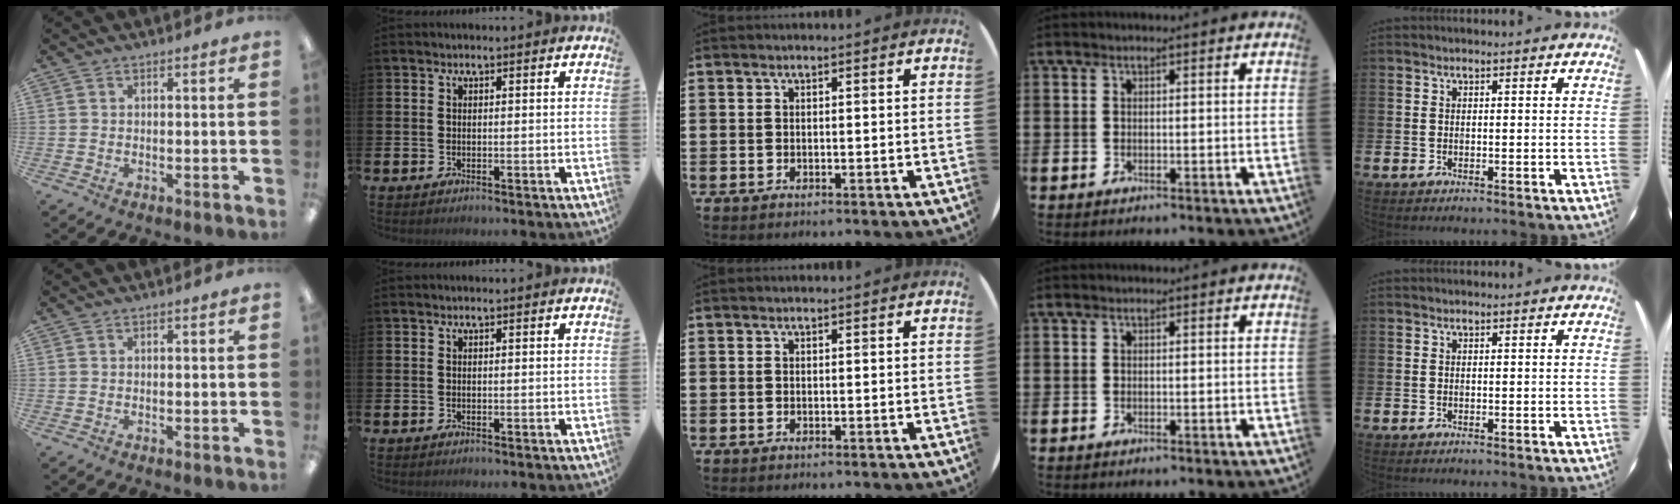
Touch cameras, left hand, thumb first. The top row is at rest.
{}